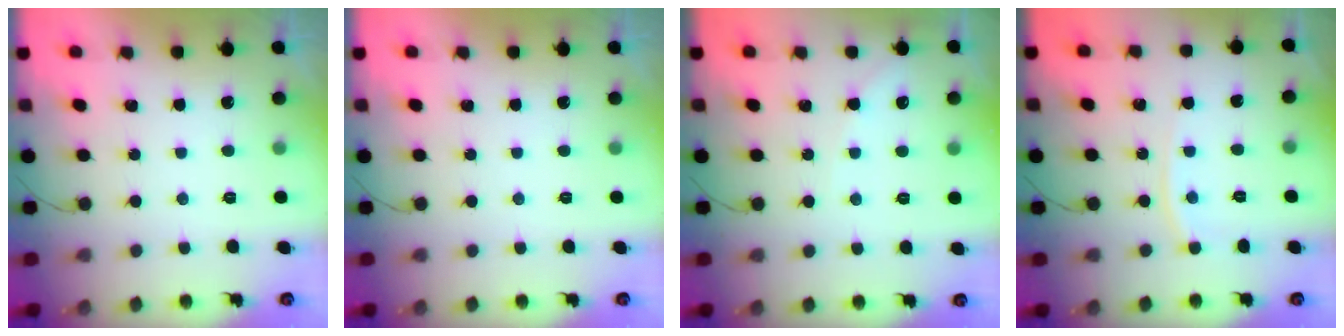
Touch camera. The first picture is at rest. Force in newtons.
{"total": 0.0}
{"total": 4.3, "press": 4.2, "slide": 0.6}
{"total": 3.8, "press": 3.8, "slide": 0.2}